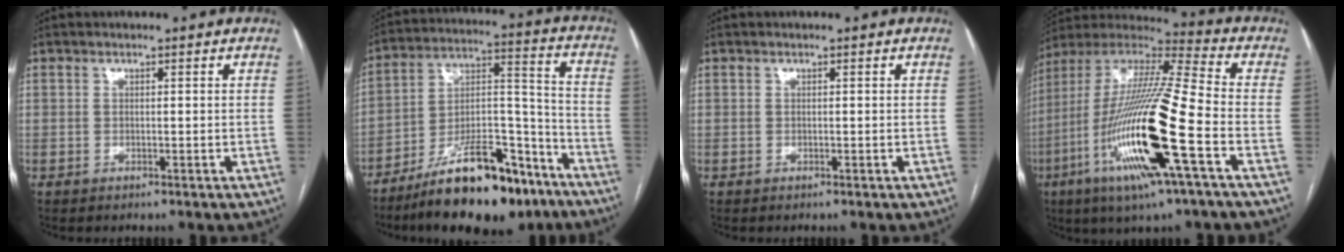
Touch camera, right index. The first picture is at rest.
{"total": 20.4, "force": [-14.6, 6.0, 12.9], "torque": [-0.201, 0.025, -0.236]}
{"total": 0.0}
{"total": 22.8, "force": [-7.2, 1.1, 21.7], "torque": [-0.449, -0.026, -0.139]}